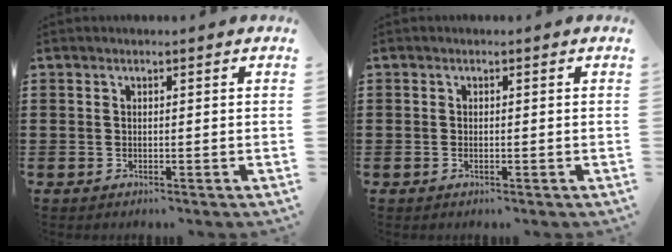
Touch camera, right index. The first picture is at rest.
{"total": 0.5, "force": [-0.2, 0.2, 0.4], "torque": [-0.010, -0.003, -0.003]}